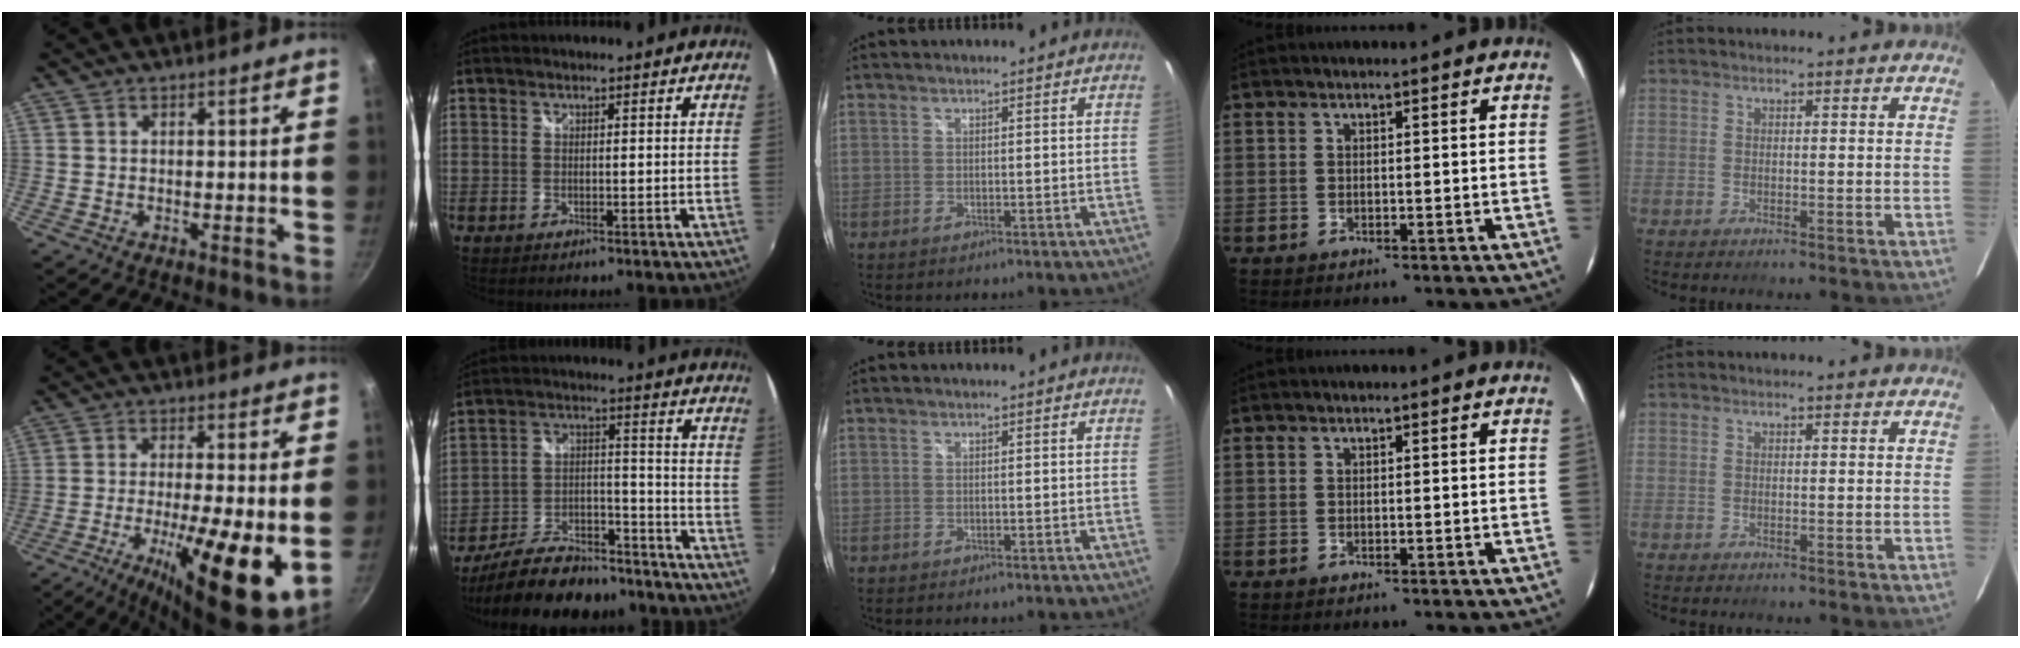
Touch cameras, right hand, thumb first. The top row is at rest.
{"thumb": {"total": 15.7, "force": [-3.4, 3.4, 14.9], "torque": [-0.244, -0.007, -0.057]}, "index": {"total": 22.3, "force": [-18.6, 8.2, 9.4], "torque": [-0.180, 0.020, -0.260]}}